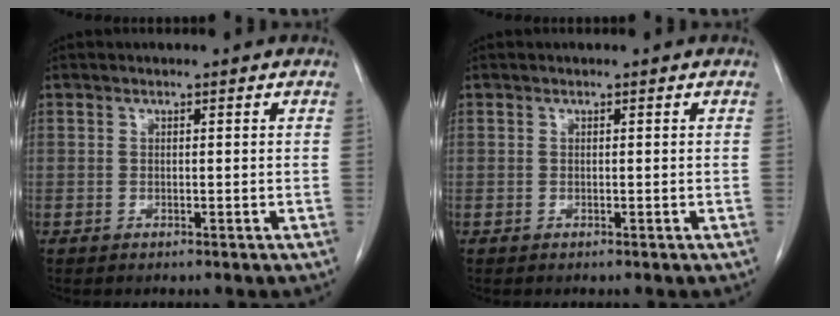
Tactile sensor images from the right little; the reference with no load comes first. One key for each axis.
{"total": 0.0}